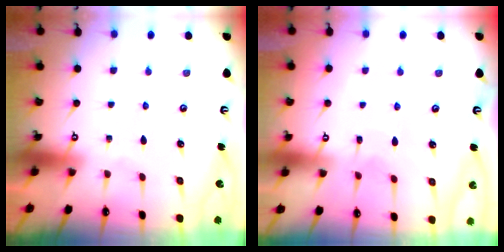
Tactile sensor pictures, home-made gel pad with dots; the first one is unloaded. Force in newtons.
{"total": 4.7, "press": 4.7, "slide": 0.5}